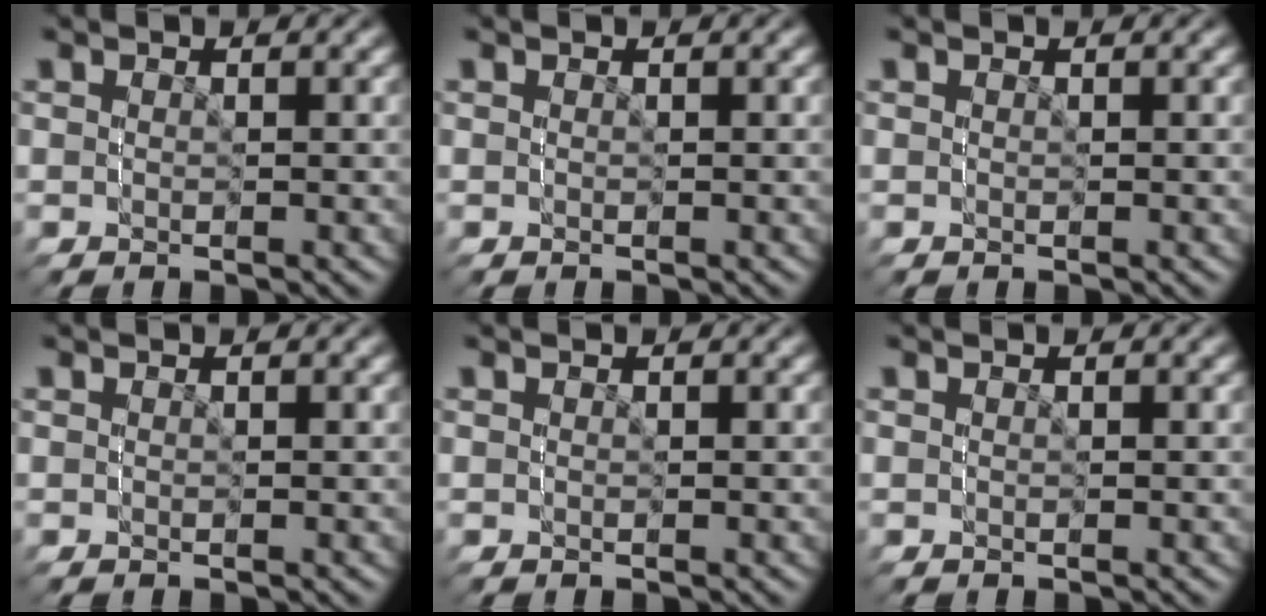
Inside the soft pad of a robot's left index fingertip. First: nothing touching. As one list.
[{"total": 0.0}, {"total": 0.0}, {"total": 0.0}, {"total": 0.0}, {"total": 0.0}]